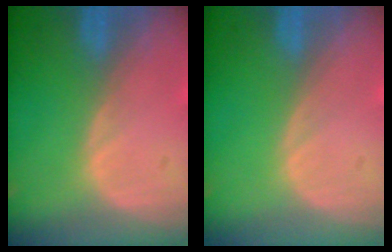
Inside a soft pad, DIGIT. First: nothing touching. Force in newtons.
{"total": 0.0}